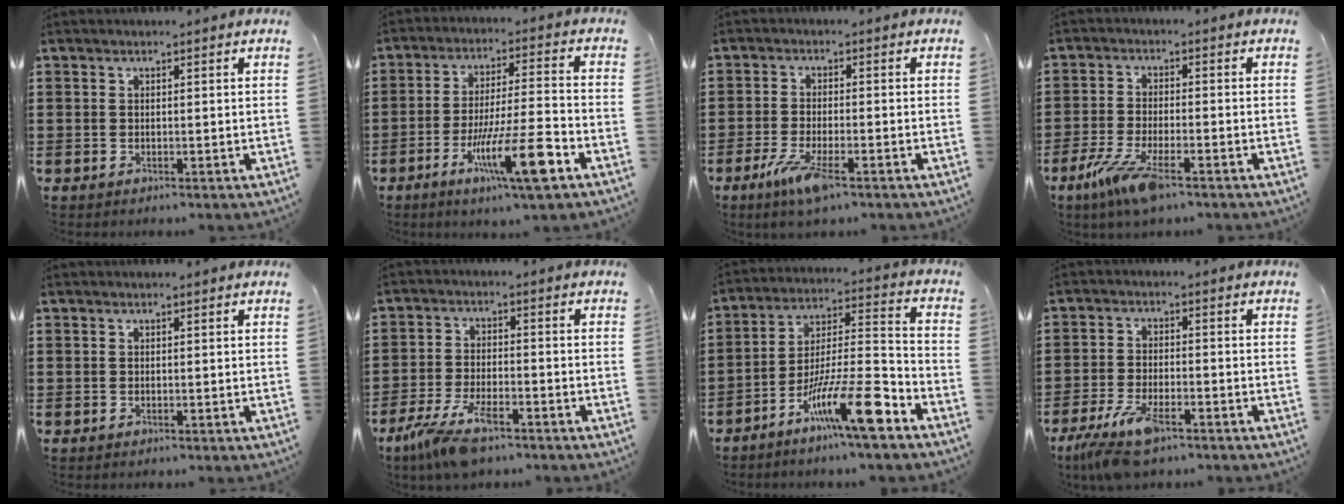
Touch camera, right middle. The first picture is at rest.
{"total": 12.2, "force": [-5.9, 1.6, 10.5], "torque": [-0.184, 0.004, -0.103]}
{"total": 5.5, "force": [-3.0, 1.1, 4.5], "torque": [-0.097, -0.013, -0.054]}
{"total": 7.1, "force": [-4.1, 1.4, 5.6], "torque": [-0.126, -0.019, -0.078]}
{"total": 0.0}
{"total": 7.9, "force": [-5.0, 2.4, 5.5], "torque": [-0.127, -0.010, -0.096]}
{"total": 13.8, "force": [-8.5, 1.9, 10.7], "torque": [-0.193, 0.014, -0.155]}
{"total": 7.4, "force": [-5.3, 2.0, 4.8], "torque": [-0.114, -0.012, -0.104]}